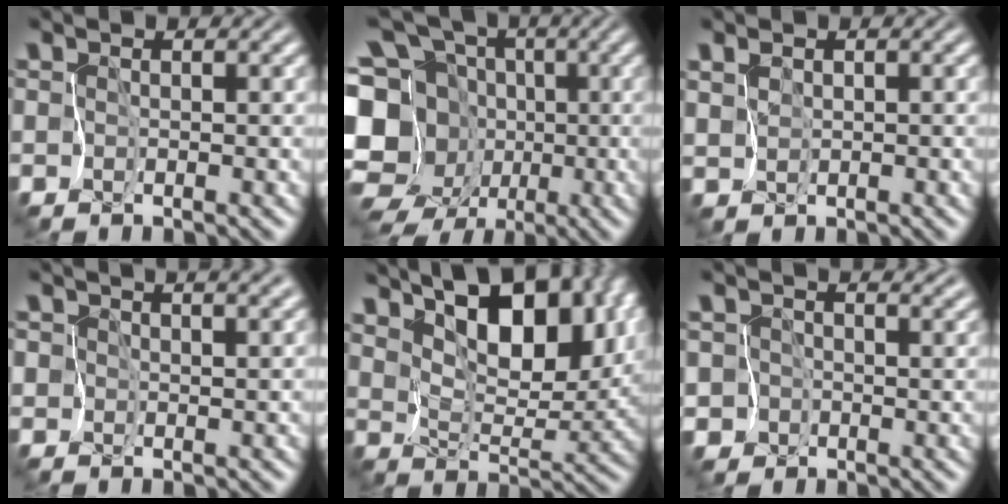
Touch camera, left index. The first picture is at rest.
{"total": 12.7, "force": [-3.8, 10.7, 5.8], "torque": [-0.148, 0.013, -0.072]}
{"total": 1.3, "force": [0.5, 1.1, 0.4], "torque": [-0.027, -0.001, 0.015]}
{"total": 5.7, "force": [3.9, 2.7, 3.2], "torque": [-0.072, 0.027, 0.050]}
{"total": 11.0, "force": [6.0, 5.2, 7.6], "torque": [-0.143, 0.006, 0.097]}
{"total": 3.4, "force": [0.6, 2.8, 1.8], "torque": [-0.036, 0.003, 0.005]}